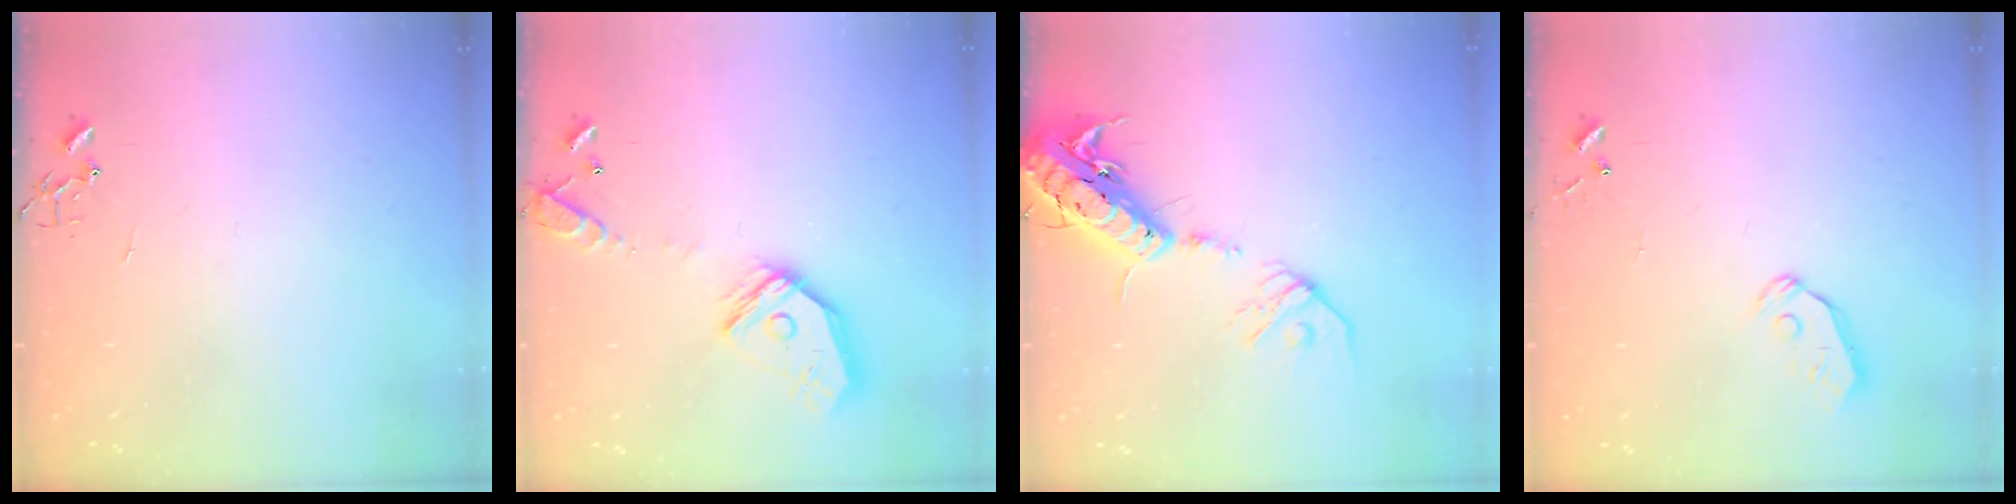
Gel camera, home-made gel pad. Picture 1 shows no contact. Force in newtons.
{"total": 16.2, "press": 16.1, "slide": 2.1}
{"total": 18.7, "press": 18.3, "slide": 3.9}
{"total": 5.3, "press": 5.3, "slide": 0.4}